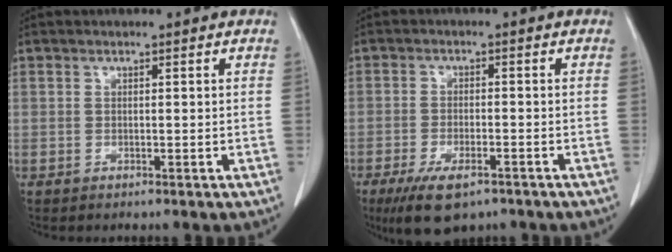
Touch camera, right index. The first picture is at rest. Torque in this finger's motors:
{"motor_torque": [0.82, -0.78, 0.40, 0.09]}